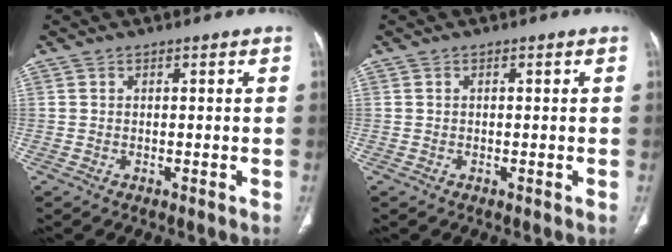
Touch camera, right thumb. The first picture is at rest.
{"total": 0.0}